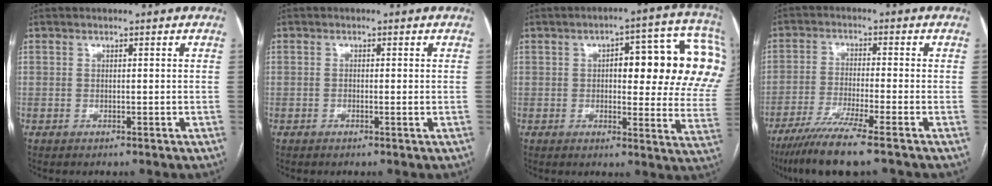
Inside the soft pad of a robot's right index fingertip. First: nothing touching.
{"total": 0.7, "force": [-0.1, 0.2, 0.7], "torque": [-0.013, 0.002, 0.001]}
{"total": 20.7, "force": [4.5, 5.9, 19.3], "torque": [-0.182, 0.043, 0.056]}
{"total": 9.2, "force": [-6.9, -1.0, 6.0], "torque": [-0.103, -0.029, -0.120]}